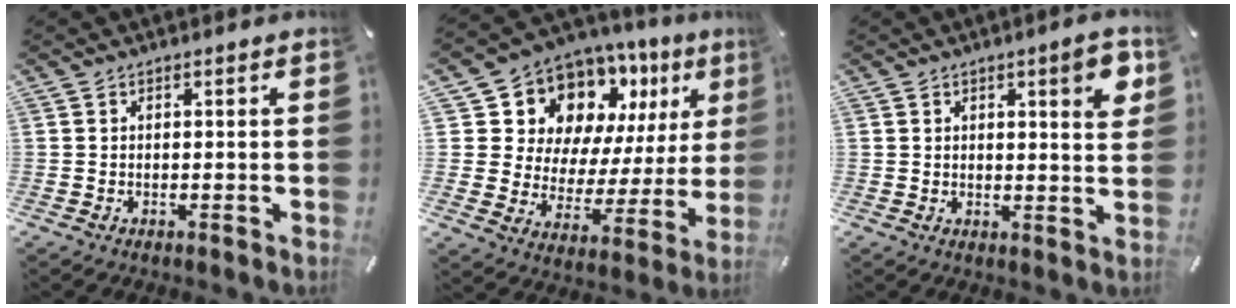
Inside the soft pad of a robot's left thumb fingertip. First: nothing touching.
{"total": 12.5, "force": [9.1, 8.1, 3.0], "torque": [-0.052, -0.097, 0.161]}
{"total": 6.1, "force": [2.7, 2.1, 5.1], "torque": [-0.068, -0.005, 0.040]}